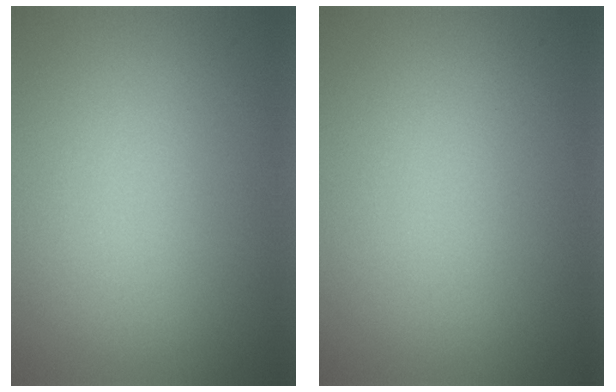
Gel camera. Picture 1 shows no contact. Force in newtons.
{"total": 0.0}